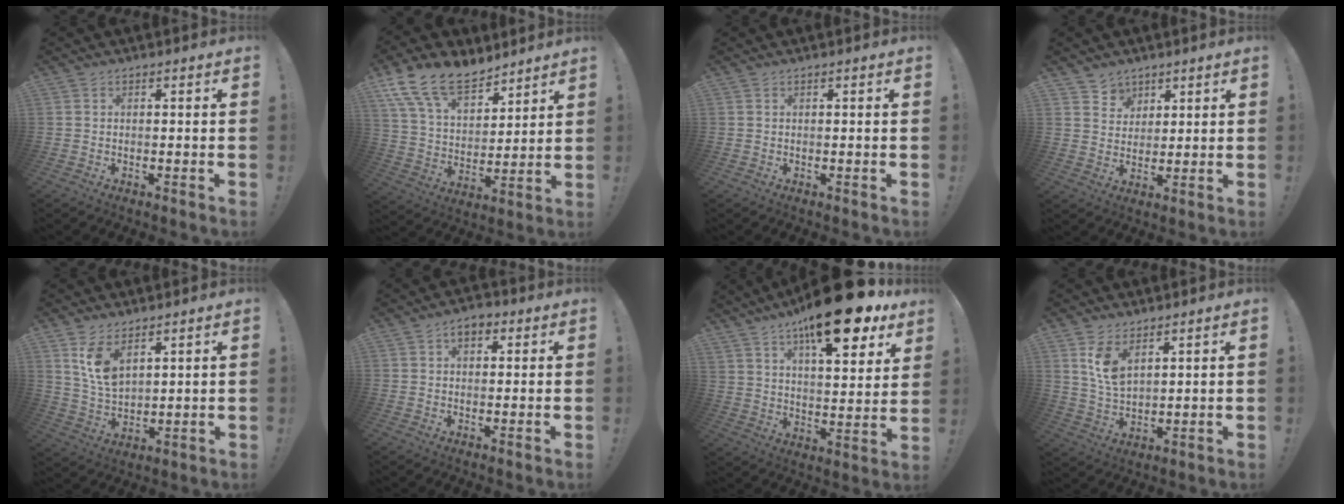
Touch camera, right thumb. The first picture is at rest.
{"total": 16.1, "force": [11.6, 8.3, 7.5], "torque": [-0.149, -0.071, 0.219]}
{"total": 0.0}
{"total": 5.4, "force": [3.6, 4.1, 0.1], "torque": [0.005, -0.034, 0.067]}
{"total": 9.1, "force": [5.3, 4.8, 5.6], "torque": [-0.104, -0.027, 0.099]}
{"total": 4.3, "force": [1.5, 2.6, 3.0], "torque": [-0.042, 0.004, 0.025]}
{"total": 21.2, "force": [13.9, 7.3, 14.3], "torque": [-0.211, -0.088, 0.228]}
{"total": 8.0, "force": [4.7, 4.2, 4.9], "torque": [-0.083, -0.022, 0.088]}